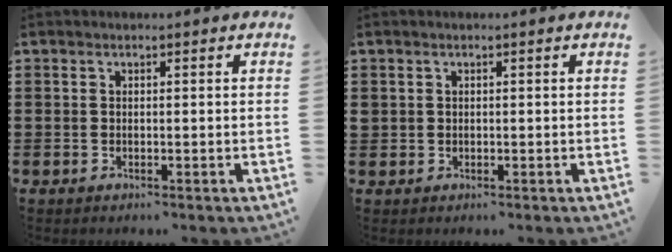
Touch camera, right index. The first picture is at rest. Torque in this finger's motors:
{"motor_torque": [0.34, 0.60, 0.03, 0.01]}